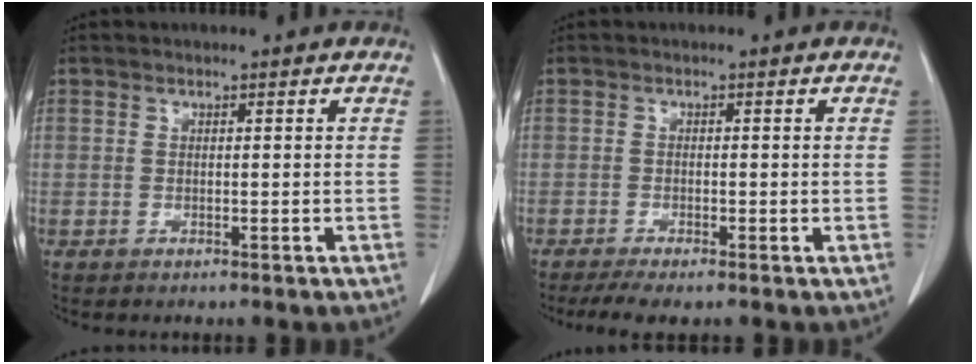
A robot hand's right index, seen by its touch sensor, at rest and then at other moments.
{"total": 2.8, "force": [-1.8, 0.5, 2.0], "torque": [-0.039, -0.007, -0.032]}